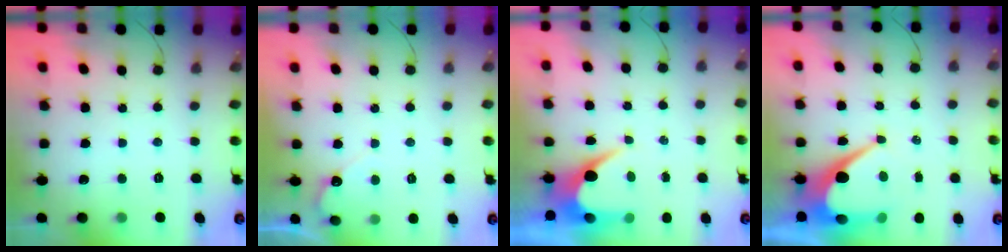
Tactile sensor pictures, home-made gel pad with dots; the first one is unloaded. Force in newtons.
{"total": 3.5, "press": 3.5, "slide": 0.2}
{"total": 6.4, "press": 6.4, "slide": 0.4}
{"total": 11.7, "press": 11.7, "slide": 0.8}